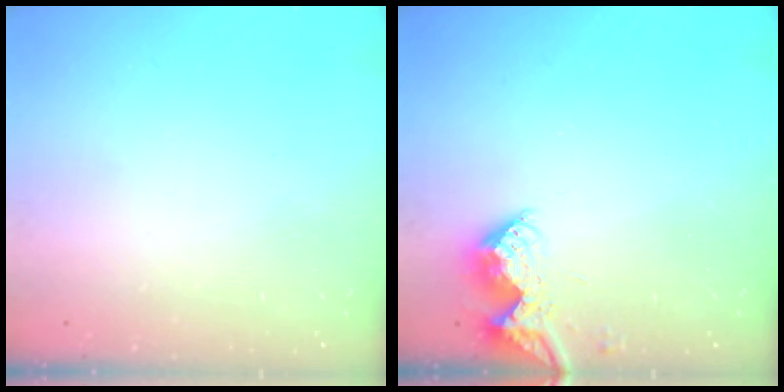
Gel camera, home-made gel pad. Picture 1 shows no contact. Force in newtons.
{"total": 8.2, "press": 8.2, "slide": 0.8}